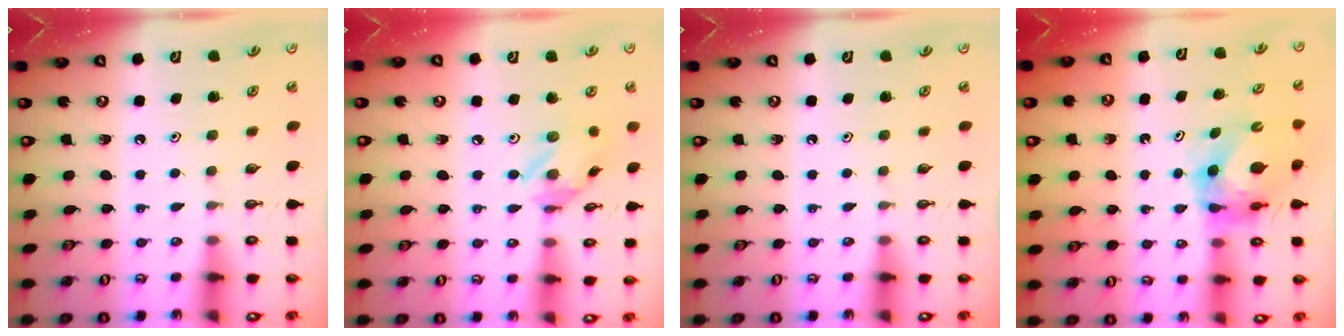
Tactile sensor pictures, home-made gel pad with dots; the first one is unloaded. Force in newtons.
{"total": 7.8, "press": 7.8, "slide": 0.5}
{"total": 0.0}
{"total": 7.4, "press": 7.3, "slide": 0.9}